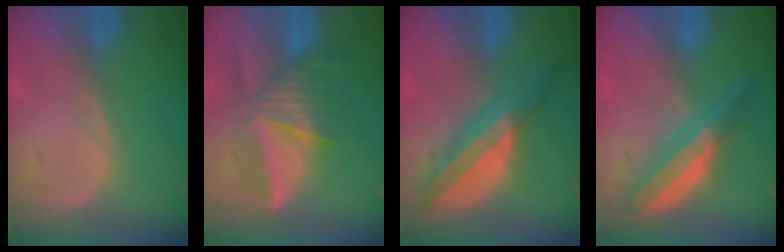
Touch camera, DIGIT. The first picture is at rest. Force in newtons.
{"total": 7.0, "press": 7.0, "slide": 0.7}
{"total": 7.4, "press": 6.2, "slide": 3.9}
{"total": 6.1, "press": 5.7, "slide": 2.2}